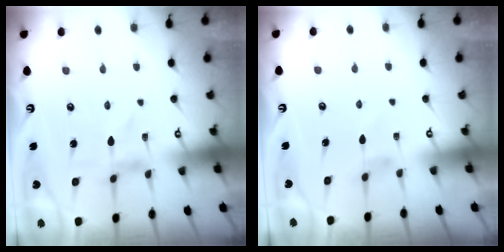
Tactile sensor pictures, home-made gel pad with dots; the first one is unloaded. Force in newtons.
{"total": 0.8, "press": 0.7, "slide": 0.2}